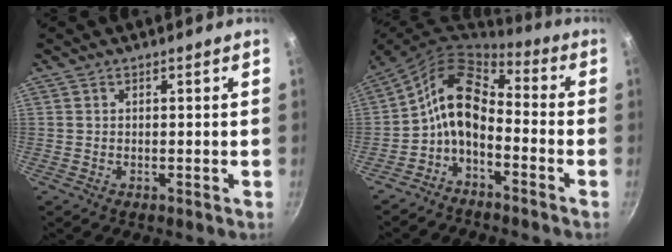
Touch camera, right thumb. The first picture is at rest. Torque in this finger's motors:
{"motor_torque": [-0.17, 0.84, 1.30, -0.13, 0.05]}